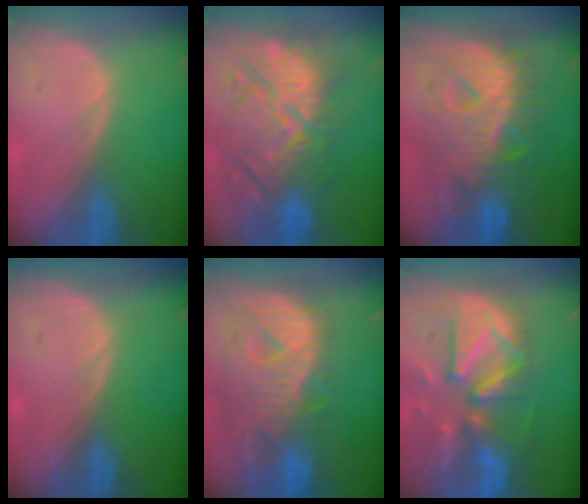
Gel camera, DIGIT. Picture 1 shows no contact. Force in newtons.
{"total": 12.8, "press": 12.2, "slide": 4.0}
{"total": 12.1, "press": 12.0, "slide": 1.3}
{"total": 0.0}
{"total": 12.8, "press": 10.9, "slide": 6.7}
{"total": 12.8, "press": 11.1, "slide": 6.3}